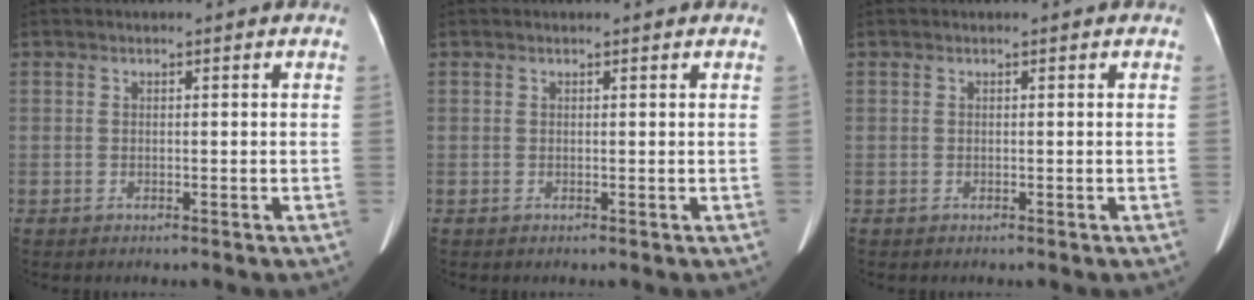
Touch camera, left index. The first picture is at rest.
{"total": 0.8, "force": [0.7, 0.1, 0.2], "torque": [-0.011, 0.004, 0.007]}
{"total": 0.0}